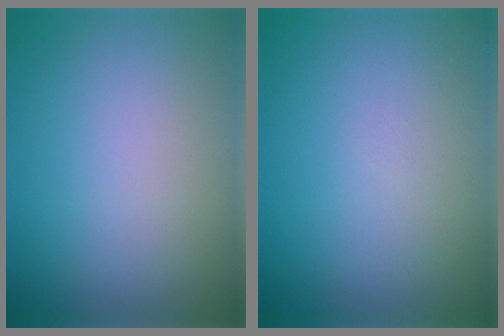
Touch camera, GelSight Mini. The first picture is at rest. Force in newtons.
{"total": 0.0}